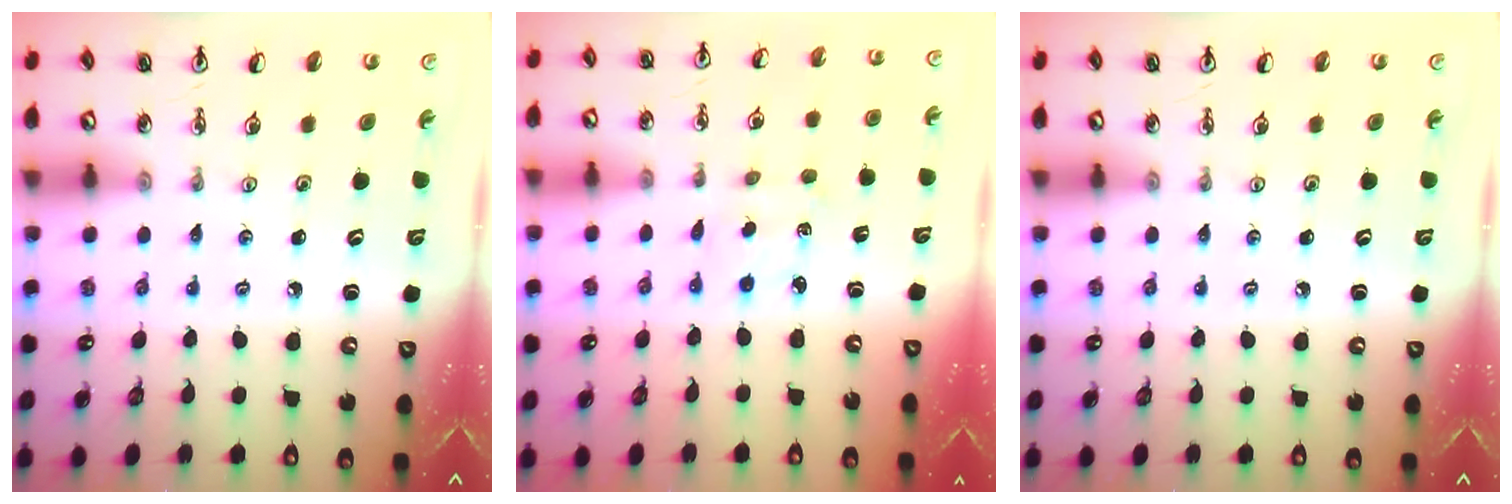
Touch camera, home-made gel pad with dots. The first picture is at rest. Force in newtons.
{"total": 2.5, "press": 2.4, "slide": 0.6}
{"total": 0.0}